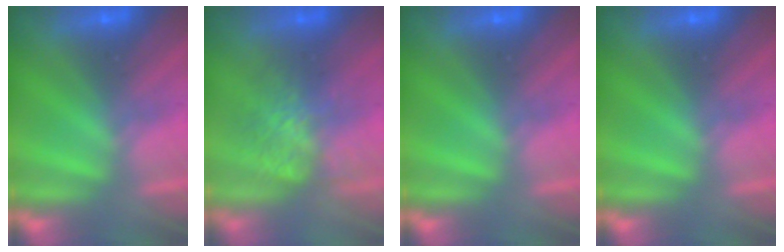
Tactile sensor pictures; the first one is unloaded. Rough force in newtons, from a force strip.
{"total": 4.4}
{"total": 0.0}
{"total": 0.0}